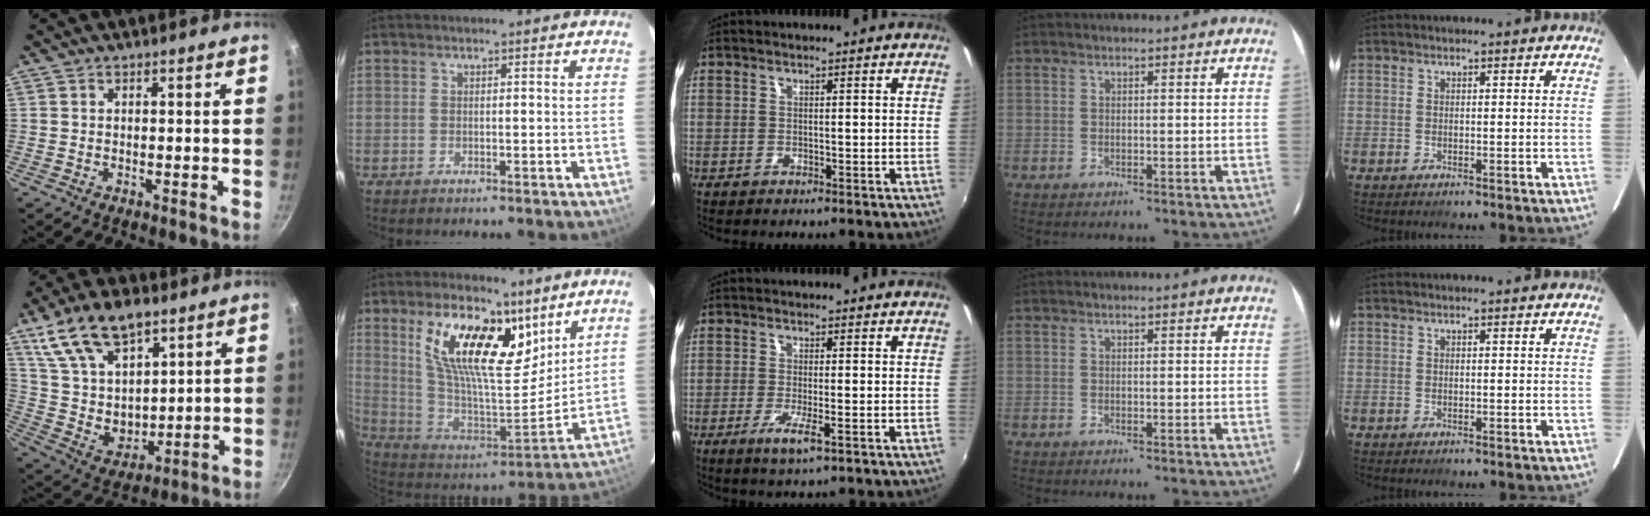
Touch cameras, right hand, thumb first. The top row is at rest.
{"thumb": {"total": 18.9, "force": [10.5, 10.5, 11.7], "torque": [-0.178, -0.042, 0.210]}, "index": {"total": 21.2, "force": [11.1, 9.6, 15.3], "torque": [-0.289, 0.008, 0.206]}, "middle": {"total": 4.5, "force": [-2.0, 0.5, 4.0], "torque": [-0.087, -0.014, -0.037]}}